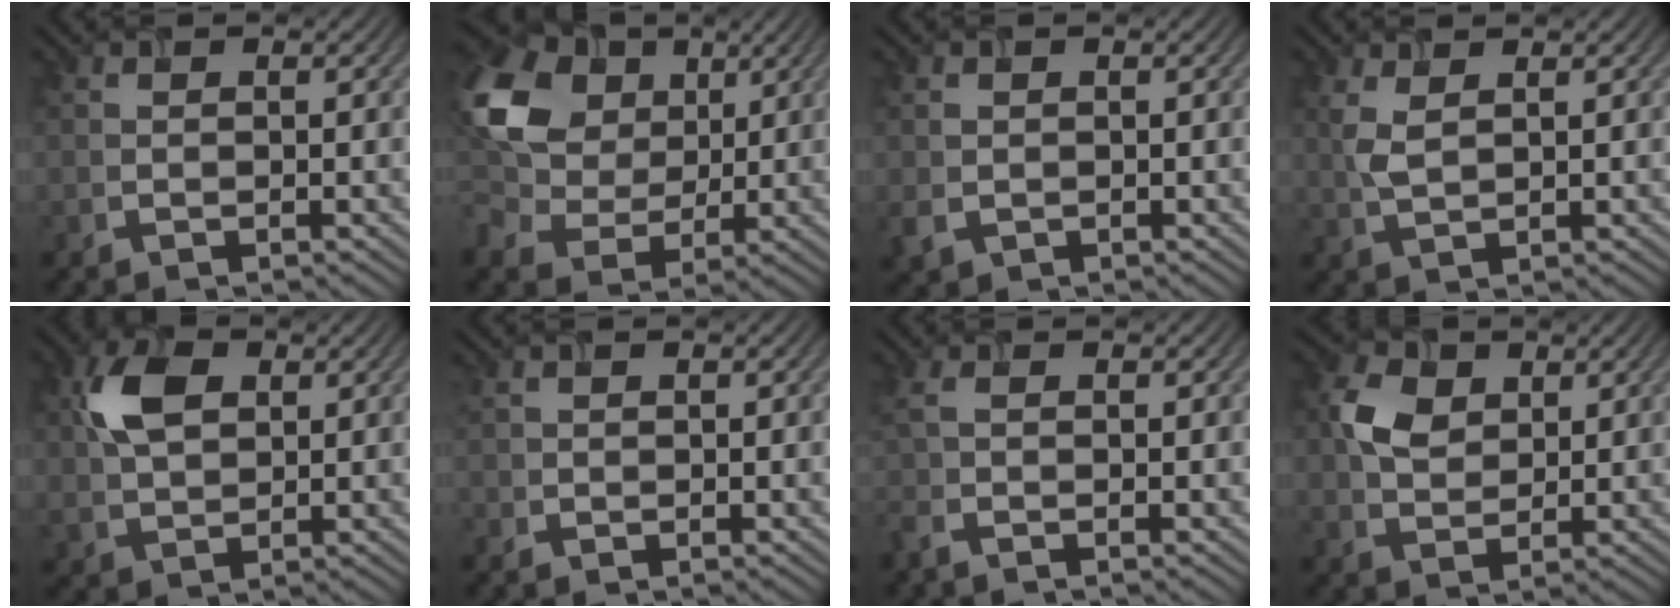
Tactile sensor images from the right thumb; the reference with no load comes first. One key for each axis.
{"total": 14.8, "fx": 4.8, "fy": 11.1, "fz": 8.5, "tx": -0.227, "ty": 0.036, "tz": 0.085}
{"total": 1.8, "fx": -0.2, "fy": 1.6, "fz": 0.8, "tx": -0.021, "ty": -0.006, "tz": -0.003}
{"total": 3.0, "fx": 1.3, "fy": 1.3, "fz": 2.4, "tx": -0.069, "ty": 0.005, "tz": 0.029}
{"total": 6.6, "fx": 2.0, "fy": 4.3, "fz": 4.6, "tx": -0.108, "ty": 0.009, "tz": 0.036}
{"total": 0.8, "fx": 0.3, "fy": 0.7, "fz": 0.0, "tx": 0.004, "ty": -0.001, "tz": 0.003}
{"total": 2.4, "fx": -0.7, "fy": 0.5, "fz": 2.3, "tx": -0.068, "ty": -0.005, "tz": -0.026}
{"total": 5.1, "fx": 1.7, "fy": 3.7, "fz": 3.1, "tx": -0.074, "ty": 0.006, "tz": 0.031}